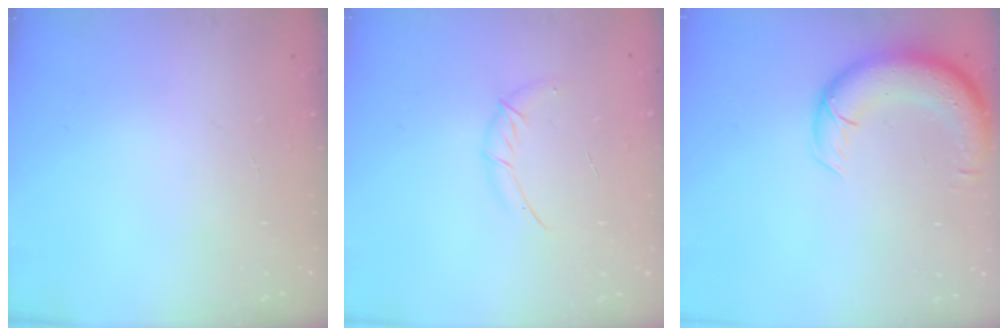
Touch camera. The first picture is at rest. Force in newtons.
{"total": 5.7, "press": 5.6, "slide": 1.2}
{"total": 10.9, "press": 10.6, "slide": 2.7}